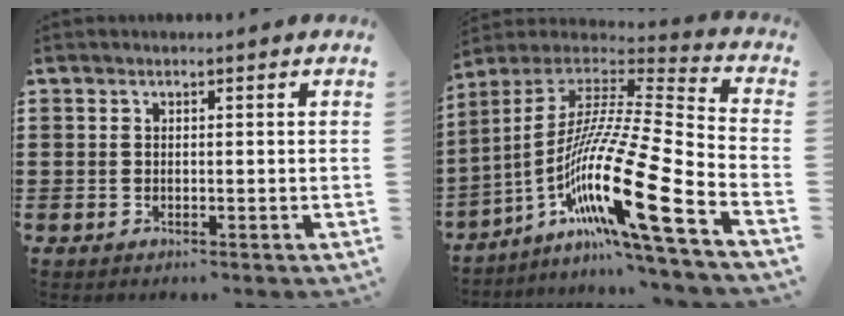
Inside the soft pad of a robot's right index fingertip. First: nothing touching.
{"total": 20.2, "force": [-9.2, 2.1, 17.9], "torque": [-0.360, -0.012, -0.175]}